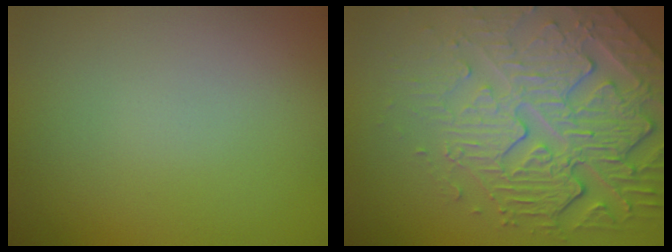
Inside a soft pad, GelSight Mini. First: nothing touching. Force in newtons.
{"total": 7.3, "press": 5.8, "slide": 4.5}